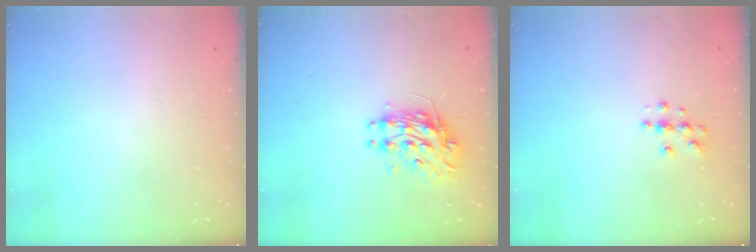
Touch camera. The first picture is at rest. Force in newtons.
{"total": 10.1, "press": 10.0, "slide": 0.9}
{"total": 3.6, "press": 3.6, "slide": 0.5}